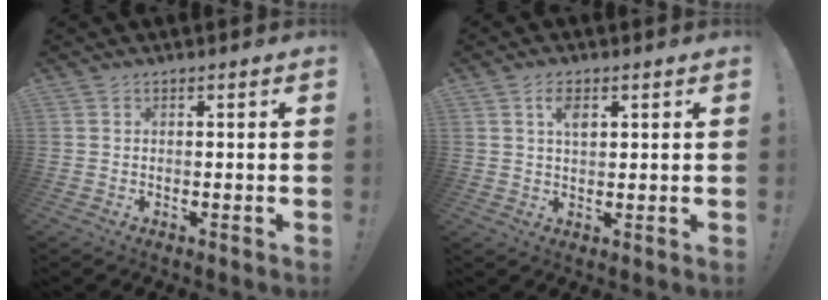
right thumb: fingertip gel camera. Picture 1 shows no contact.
{"total": 4.4, "force": [2.0, 2.2, 3.2], "torque": [-0.045, -0.005, 0.030]}